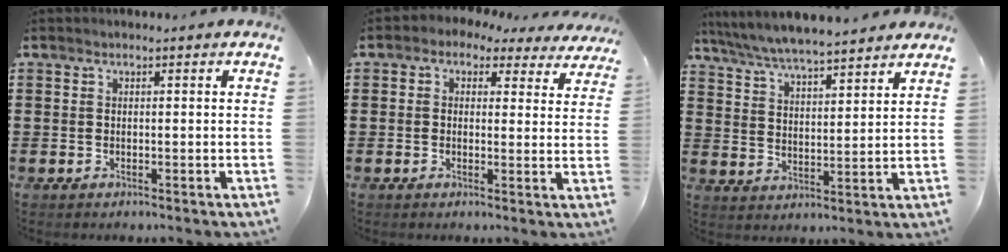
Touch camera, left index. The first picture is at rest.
{"total": 1.9, "force": [1.0, 1.3, 0.8], "torque": [-0.026, -0.004, 0.013]}
{"total": 6.0, "force": [5.8, 0.1, 1.7], "torque": [-0.058, -0.029, 0.102]}